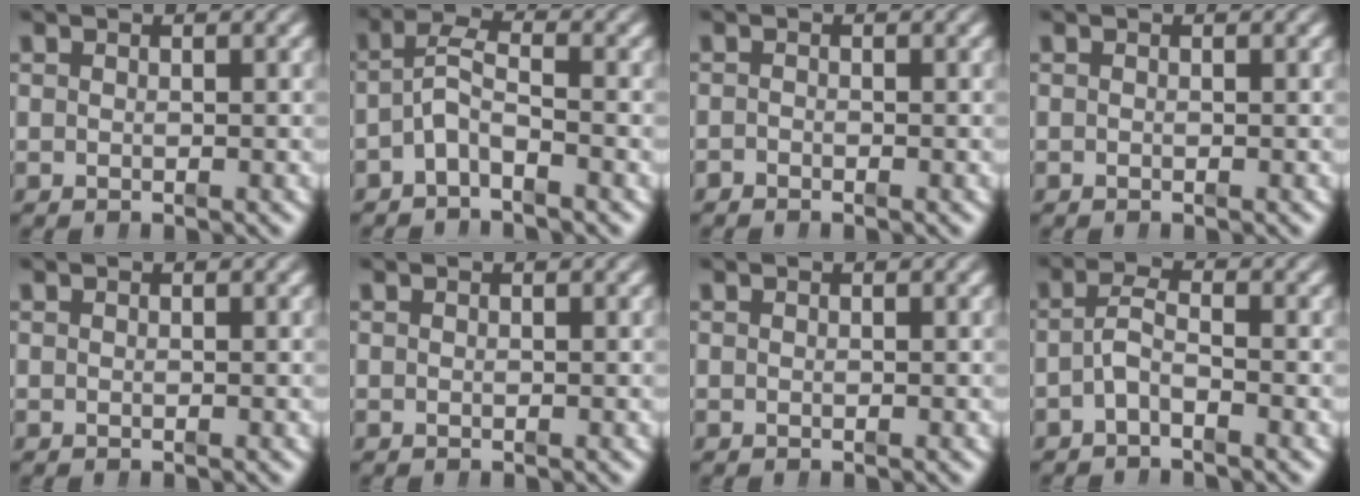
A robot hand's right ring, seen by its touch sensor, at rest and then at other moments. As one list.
[{"total": 4.0, "force": [-1.2, 2.8, 2.5], "torque": [-0.050, -0.001, -0.033]}, {"total": 0.8, "force": [-0.8, -0.1, -0.1], "torque": [0.001, -0.008, -0.013]}, {"total": 0.0}, {"total": 0.0}, {"total": 0.0}, {"total": 0.0}, {"total": 2.6, "force": [-1.3, 1.3, 1.8], "torque": [-0.038, -0.003, -0.027]}]